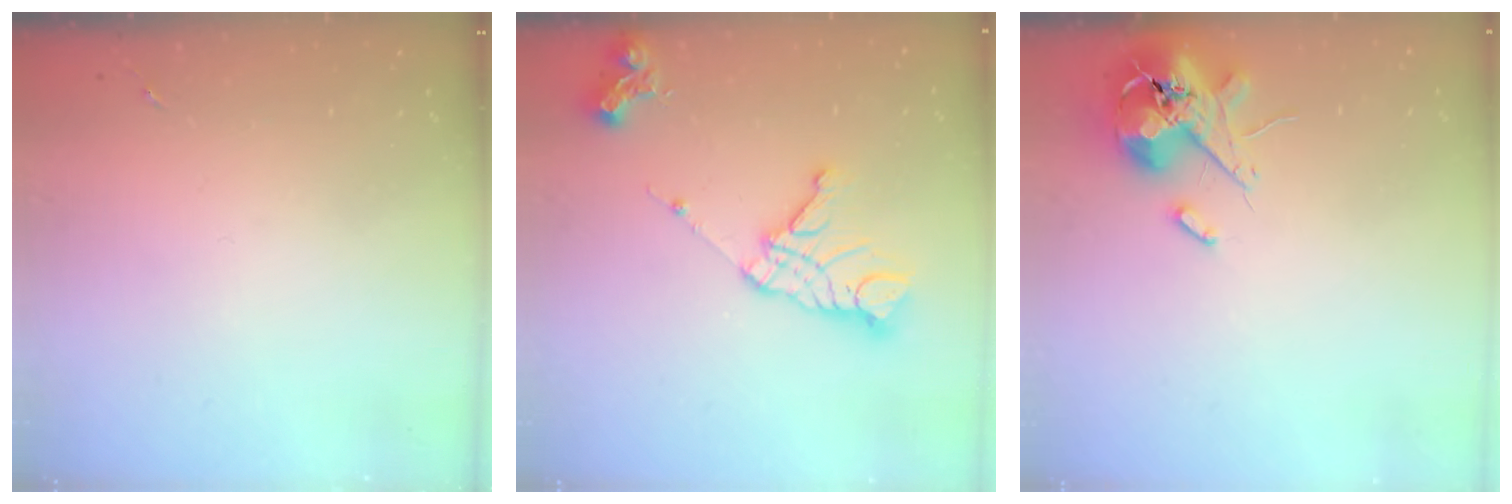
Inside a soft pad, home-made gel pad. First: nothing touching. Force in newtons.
{"total": 14.9, "press": 14.8, "slide": 1.6}
{"total": 13.0, "press": 12.8, "slide": 2.1}